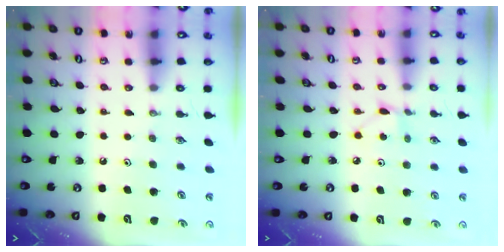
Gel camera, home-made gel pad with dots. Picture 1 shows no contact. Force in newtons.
{"total": 3.0, "press": 3.0, "slide": 0.4}